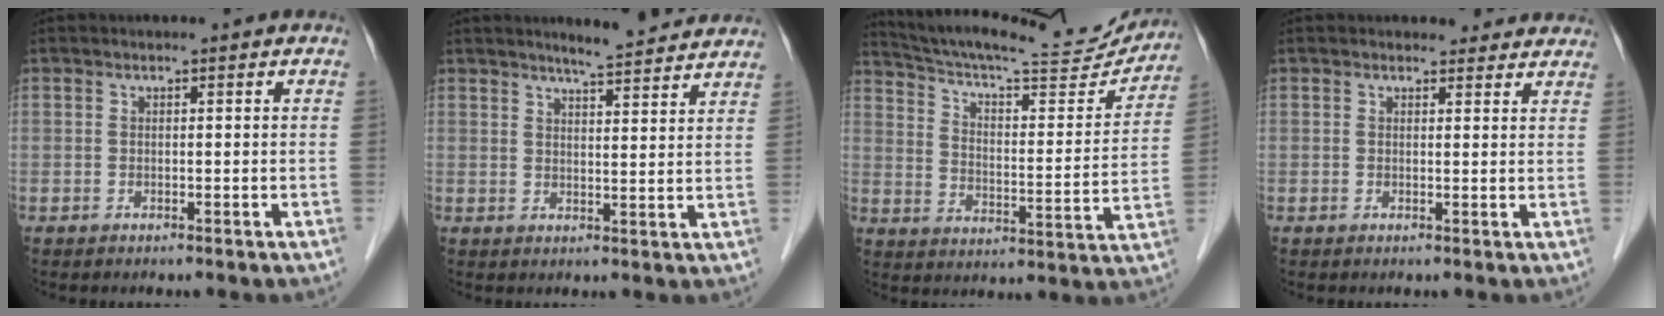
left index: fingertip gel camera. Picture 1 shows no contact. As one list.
[{"total": 8.1, "force": [7.4, 0.4, 3.2], "torque": [-0.053, 0.006, 0.092]}, {"total": 22.4, "force": [21.1, 2.4, 7.2], "torque": [-0.120, -0.035, 0.289]}, {"total": 3.9, "force": [3.6, 1.5, 0.2], "torque": [0.008, 0.001, 0.029]}]